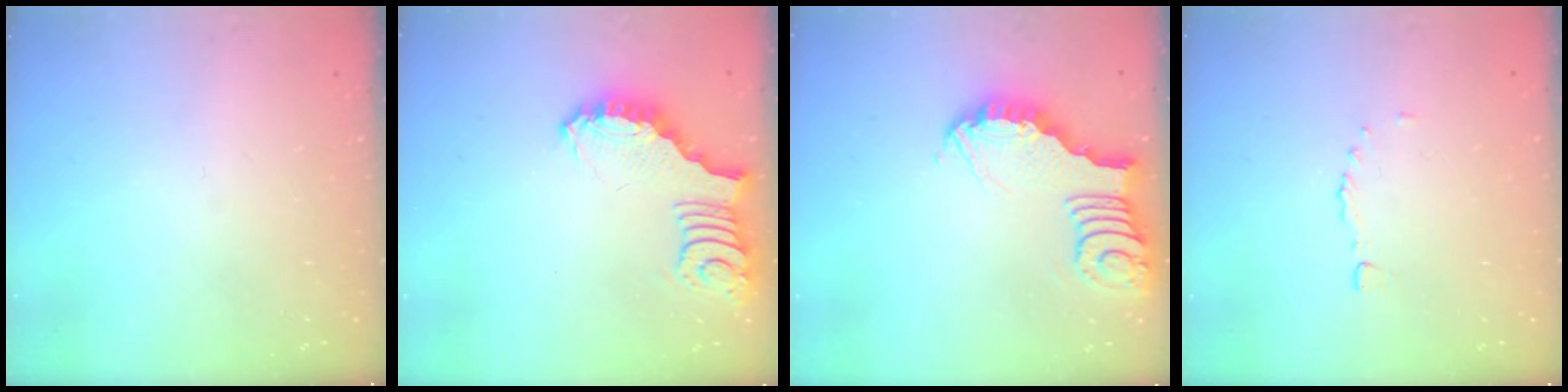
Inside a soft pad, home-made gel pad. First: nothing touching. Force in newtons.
{"total": 3.2, "press": 3.1, "slide": 0.6}
{"total": 3.8, "press": 3.8, "slide": 0.2}
{"total": 1.7, "press": 1.5, "slide": 0.7}